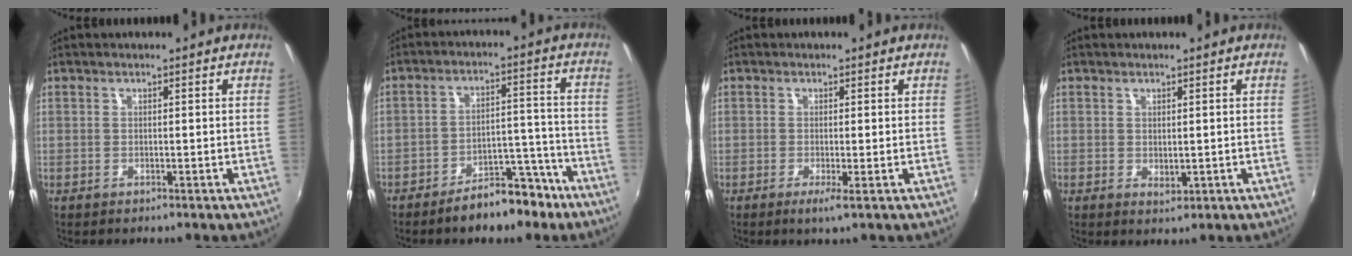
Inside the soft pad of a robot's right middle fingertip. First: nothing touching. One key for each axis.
{"total": 9.9, "fx": -7.6, "fy": 4.3, "fz": 4.7, "tx": -0.073, "ty": 0.035, "tz": -0.096}
{"total": 1.7, "fx": -0.6, "fy": -0.2, "fz": 1.6, "tx": -0.034, "ty": -0.008, "tz": -0.012}
{"total": 1.4, "fx": 0.2, "fy": 1.0, "fz": 1.0, "tx": -0.015, "ty": -0.002, "tz": 0.006}